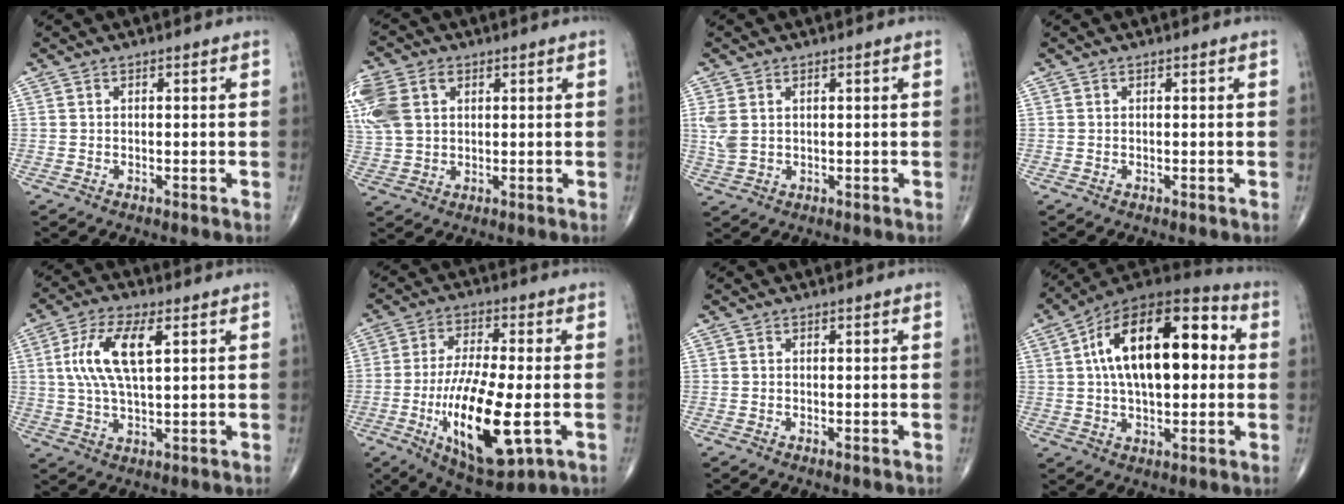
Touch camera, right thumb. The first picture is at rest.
{"total": 13.8, "force": [4.4, 9.9, 8.6], "torque": [-0.227, 0.017, 0.087]}
{"total": 3.9, "force": [1.0, 2.5, 2.8], "torque": [-0.077, 0.005, 0.028]}
{"total": 0.0}
{"total": 11.2, "force": [2.9, 4.4, 9.8], "torque": [-0.206, 0.001, 0.058]}
{"total": 17.8, "force": [-4.5, 5.8, 16.2], "torque": [-0.296, -0.005, -0.066]}
{"total": 0.0}
{"total": 22.5, "force": [3.6, 11.4, 19.1], "torque": [-0.293, 0.028, 0.047]}